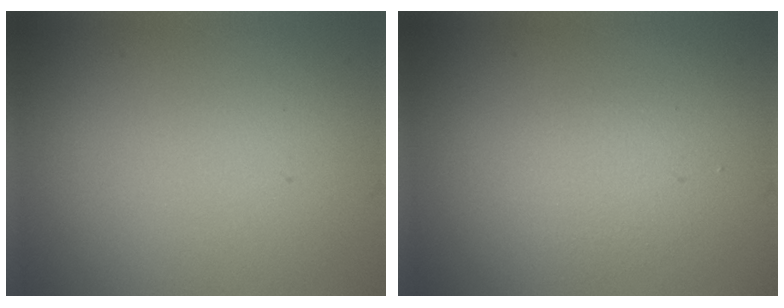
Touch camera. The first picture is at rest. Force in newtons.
{"total": 1.6, "press": 1.6, "slide": 0.1}